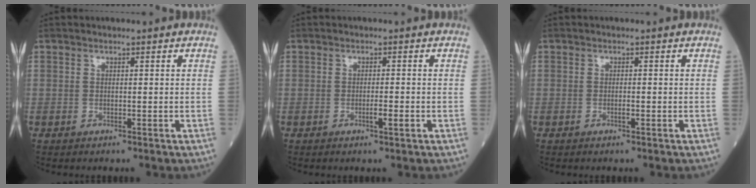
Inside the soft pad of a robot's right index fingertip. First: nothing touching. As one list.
[{"total": 1.9, "force": [-0.7, 0.1, 1.8], "torque": [-0.029, -0.002, -0.012]}, {"total": 0.9, "force": [-0.4, 0.1, 0.8], "torque": [-0.016, 0.000, -0.007]}]